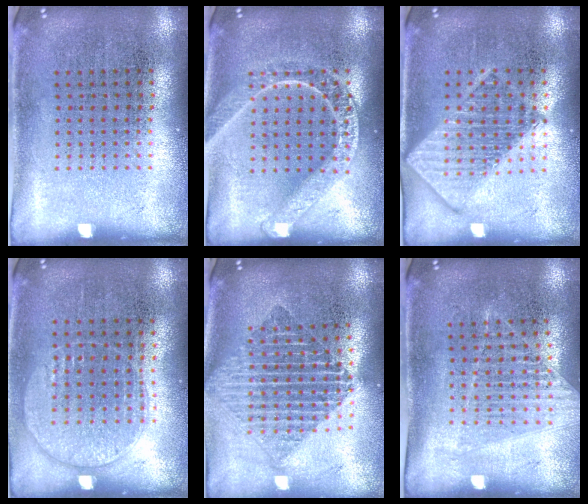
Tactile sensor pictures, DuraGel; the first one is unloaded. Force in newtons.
{"total": 2.8, "press": 2.8, "slide": 0.4}
{"total": 2.9, "press": 2.9, "slide": 0.4}
{"total": 1.0, "press": 0.9, "slide": 0.4}
{"total": 1.9, "press": 1.6, "slide": 1.0}
{"total": 1.2, "press": 1.1, "slide": 0.5}